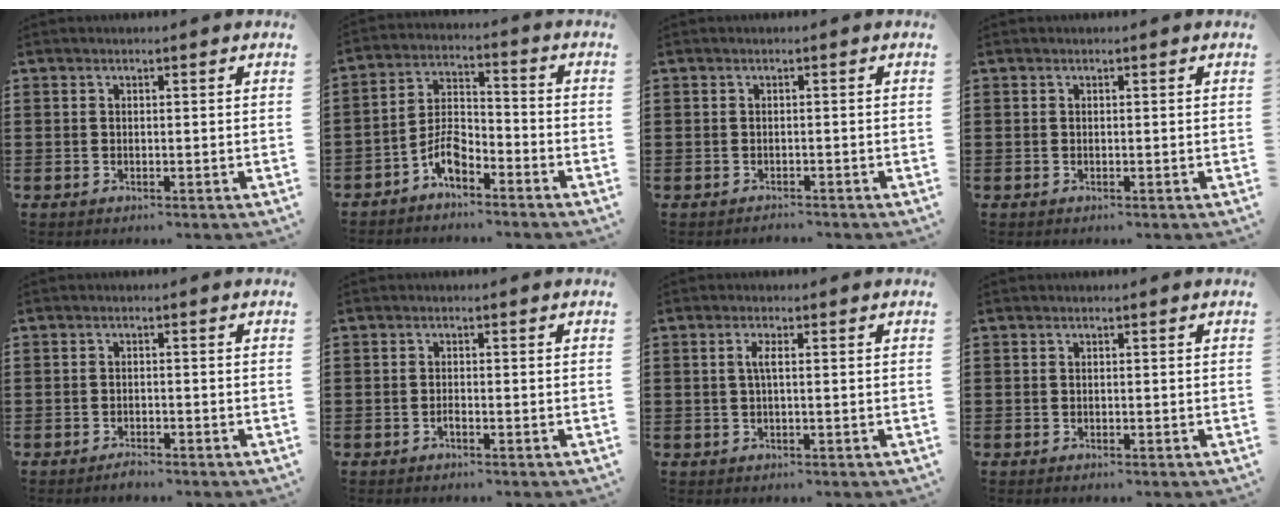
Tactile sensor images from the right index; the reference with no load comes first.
{"total": 5.4, "force": [-3.8, 2.0, 3.2], "torque": [-0.071, 0.006, -0.075]}
{"total": 1.0, "force": [-0.9, 0.2, -0.2], "torque": [0.000, 0.004, -0.022]}
{"total": 0.0}
{"total": 1.4, "force": [-1.3, 0.0, 0.3], "torque": [-0.010, -0.003, -0.025]}
{"total": 0.9, "force": [-0.6, 0.0, 0.6], "torque": [-0.014, -0.008, -0.009]}
{"total": 1.8, "force": [0.0, 0.2, 1.8], "torque": [-0.036, -0.001, -0.001]}
{"total": 0.0}